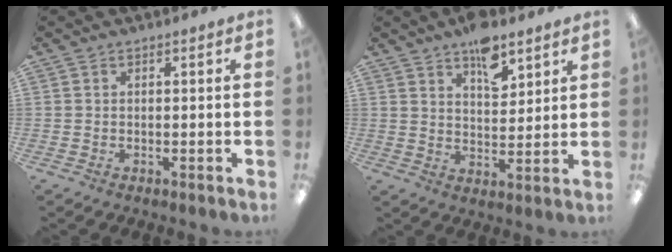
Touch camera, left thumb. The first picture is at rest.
{"total": 9.0, "force": [6.3, 4.3, 4.8], "torque": [-0.056, -0.036, 0.105]}